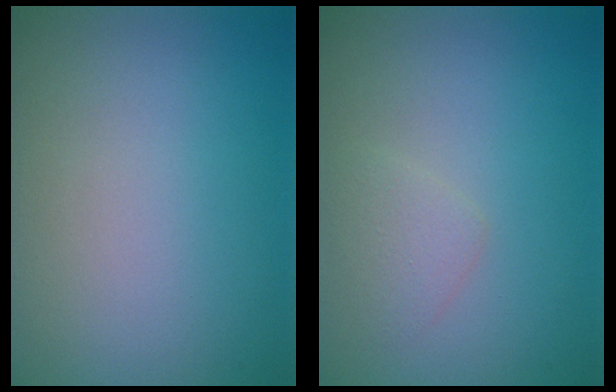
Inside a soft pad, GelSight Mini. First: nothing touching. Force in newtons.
{"total": 1.4, "press": 1.4, "slide": 0.1}